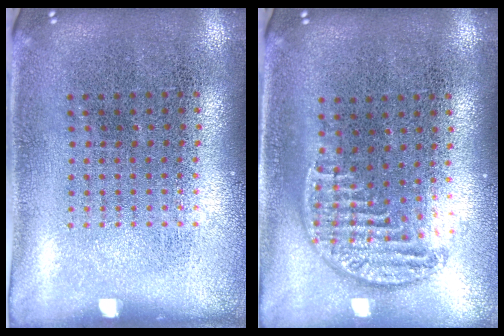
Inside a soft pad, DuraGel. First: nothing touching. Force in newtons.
{"total": 1.2, "press": 1.0, "slide": 0.6}